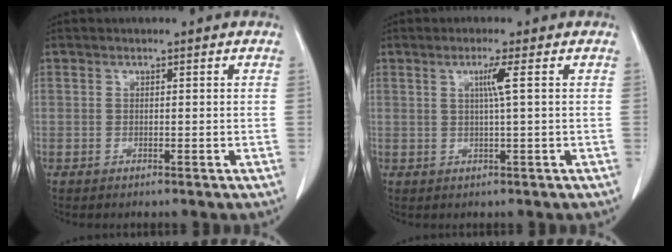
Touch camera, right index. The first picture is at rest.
{"total": 2.6, "force": [0.7, -0.7, 2.4], "torque": [-0.047, -0.001, 0.015]}